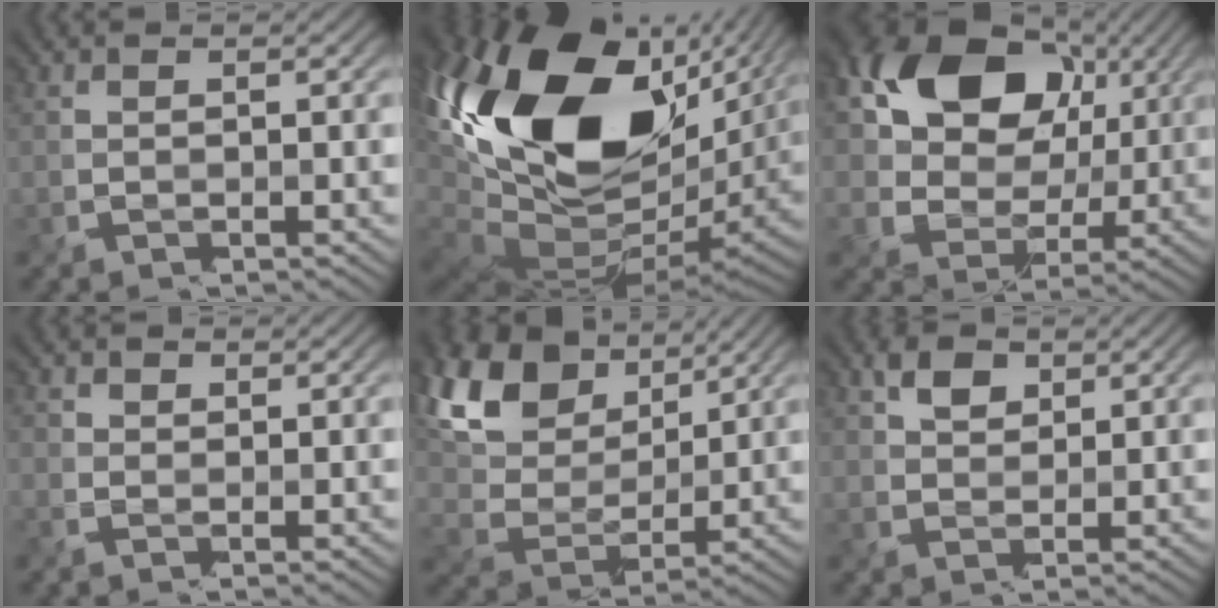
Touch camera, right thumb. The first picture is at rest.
{"total": 21.6, "force": [5.2, 11.8, 17.4], "torque": [-0.382, -0.011, 0.112]}
{"total": 15.2, "force": [5.1, 10.8, 9.5], "torque": [-0.186, 0.022, 0.091]}
{"total": 1.6, "force": [0.3, 1.5, 0.5], "torque": [-0.016, 0.002, -0.002]}
{"total": 14.1, "force": [6.6, 8.2, 9.4], "torque": [-0.230, 0.030, 0.123]}
{"total": 2.7, "force": [1.2, 1.7, 1.8], "torque": [-0.035, 0.005, 0.021]}